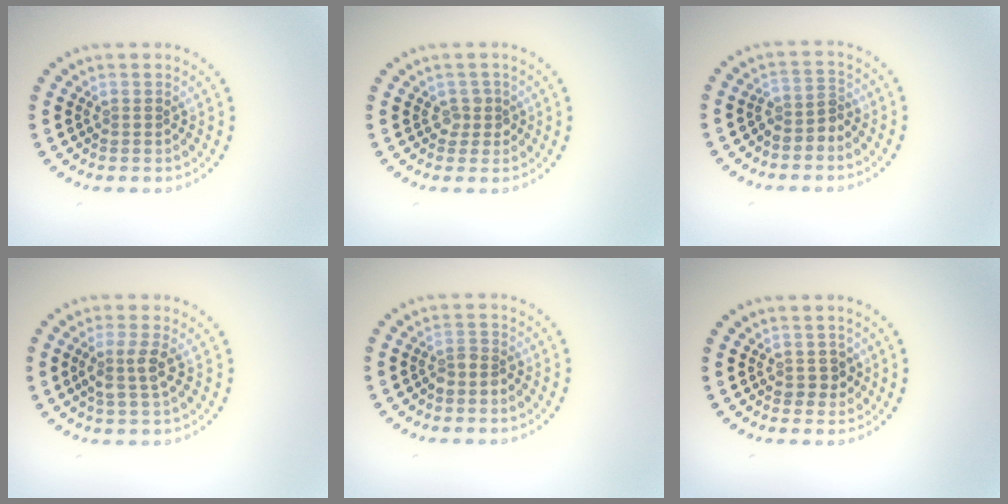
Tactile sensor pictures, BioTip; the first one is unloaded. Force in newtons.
{"total": 1.3, "press": 1.0, "slide": 0.8}
{"total": 2.0, "press": 1.6, "slide": 1.2}
{"total": 2.2, "press": 1.9, "slide": 1.1}
{"total": 1.4, "press": 1.0, "slide": 1.0}
{"total": 1.1, "press": 1.0, "slide": 0.5}